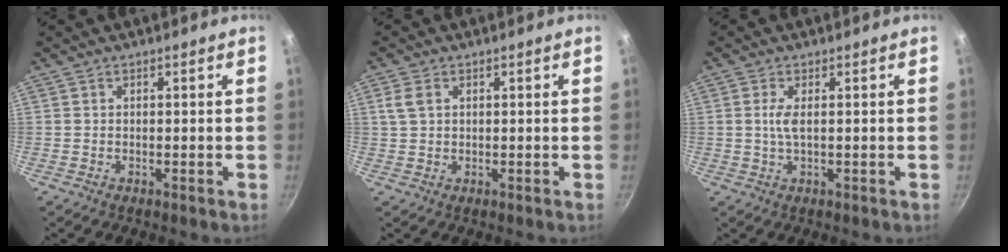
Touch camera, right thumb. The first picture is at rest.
{"total": 2.9, "force": [1.0, 2.0, 1.9], "torque": [-0.034, 0.003, 0.019]}
{"total": 2.6, "force": [0.4, 0.7, 2.5], "torque": [-0.059, 0.000, 0.007]}